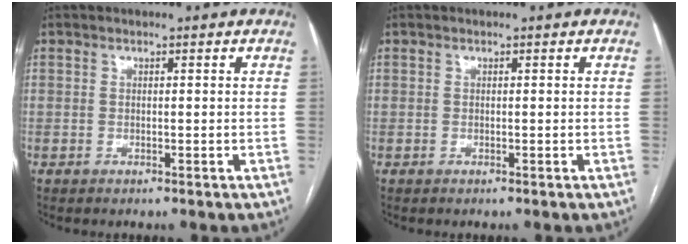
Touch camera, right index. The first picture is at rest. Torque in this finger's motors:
{"motor_torque": [-0.07, 0.09, 0.00, 0.00]}